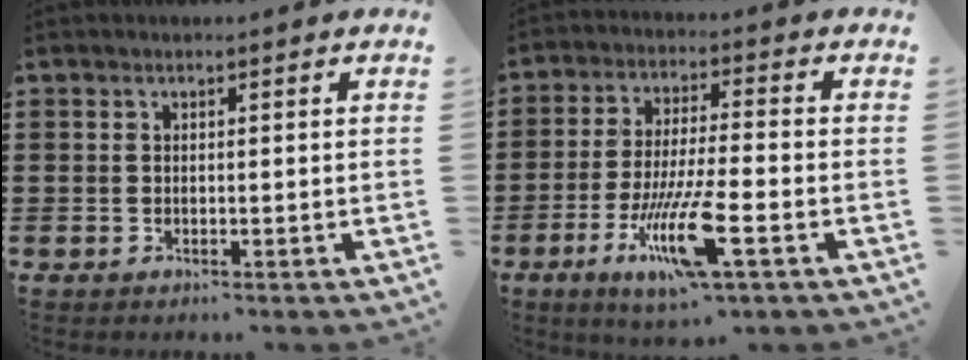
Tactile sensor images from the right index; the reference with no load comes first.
{"total": 12.1, "force": [-5.2, 2.2, 10.7], "torque": [-0.222, -0.010, -0.098]}